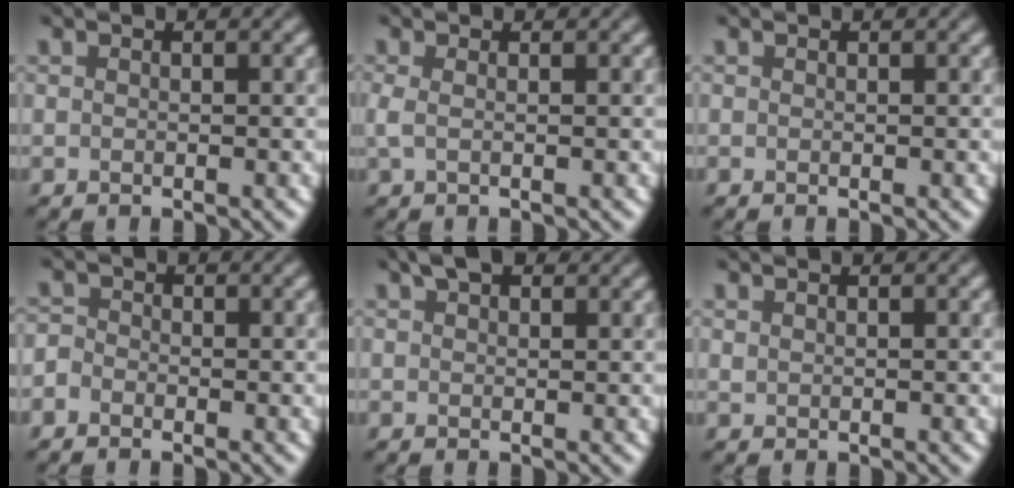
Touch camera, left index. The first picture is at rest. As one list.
[{"total": 0.9, "force": [0.2, 0.2, 0.9], "torque": [-0.019, 0.005, 0.002]}, {"total": 0.0}, {"total": 1.1, "force": [-0.6, 0.9, 0.3], "torque": [-0.002, 0.004, -0.017]}, {"total": 2.5, "force": [1.9, 1.0, 1.3], "torque": [-0.018, 0.012, 0.031]}, {"total": 0.6, "force": [0.5, 0.0, -0.1], "torque": [0.003, 0.003, 0.014]}]